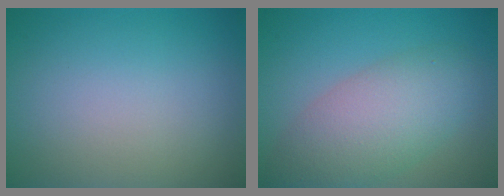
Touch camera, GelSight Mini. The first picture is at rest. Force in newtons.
{"total": 6.4, "press": 6.4, "slide": 0.6}